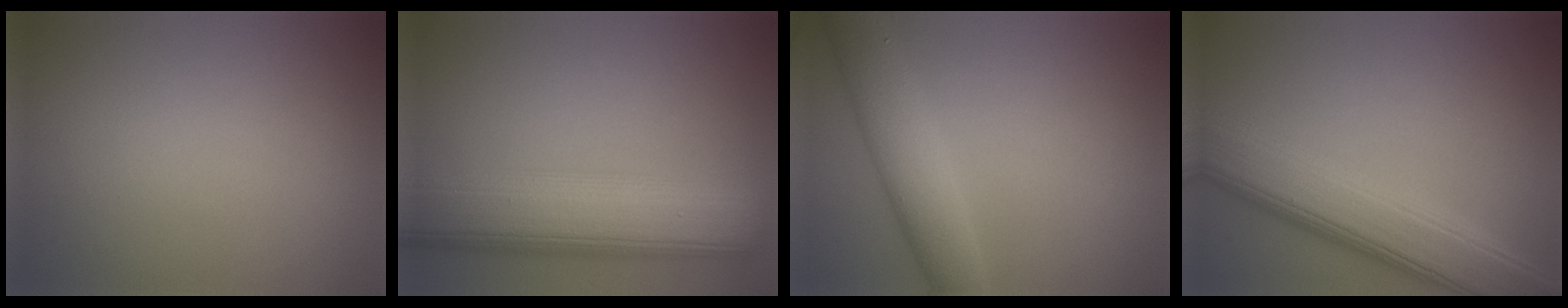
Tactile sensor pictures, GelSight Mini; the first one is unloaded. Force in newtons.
{"total": 10.4, "press": 10.4, "slide": 0.3}
{"total": 4.9, "press": 4.9, "slide": 0.2}
{"total": 8.6, "press": 8.6, "slide": 0.1}